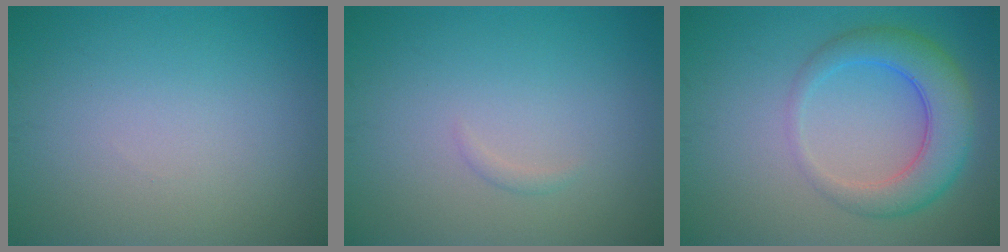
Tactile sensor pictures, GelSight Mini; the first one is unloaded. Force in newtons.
{"total": 0.5, "press": 0.5, "slide": 0.0}
{"total": 5.5, "press": 5.5, "slide": 0.3}